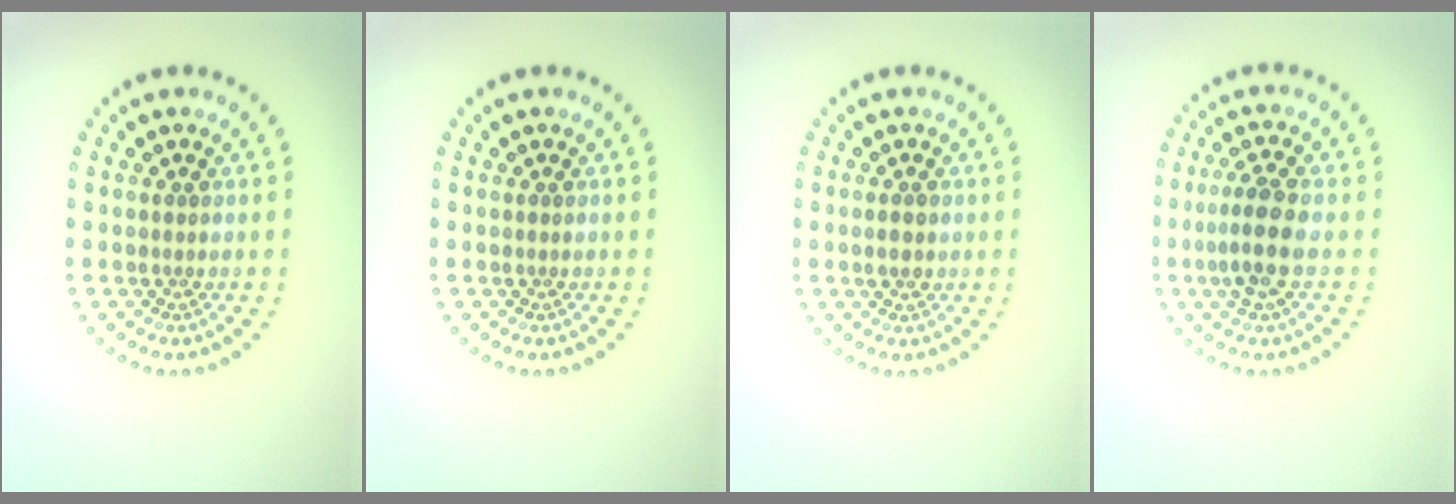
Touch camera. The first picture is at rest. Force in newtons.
{"total": 0.0}
{"total": 1.0, "press": 1.0, "slide": 0.0}
{"total": 3.4, "press": 3.1, "slide": 1.4}